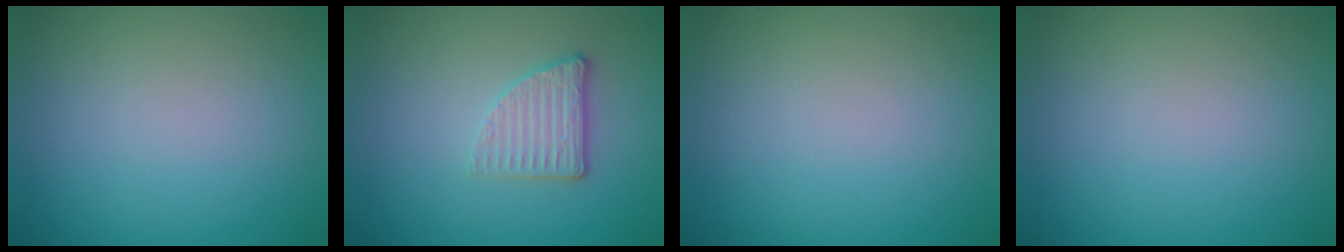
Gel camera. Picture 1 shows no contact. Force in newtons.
{"total": 2.7, "press": 2.3, "slide": 1.4}
{"total": 0.0}
{"total": 0.0}